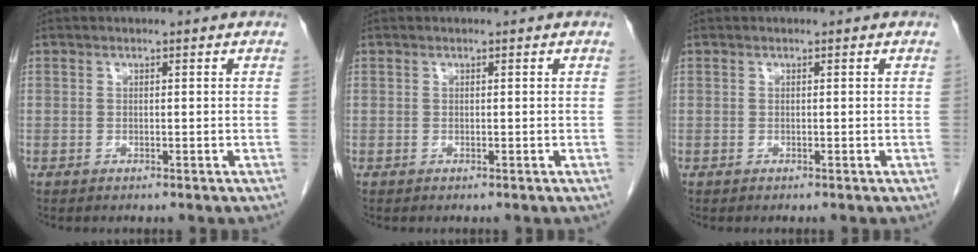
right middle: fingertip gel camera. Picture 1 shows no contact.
{"total": 0.0}
{"total": 0.0}